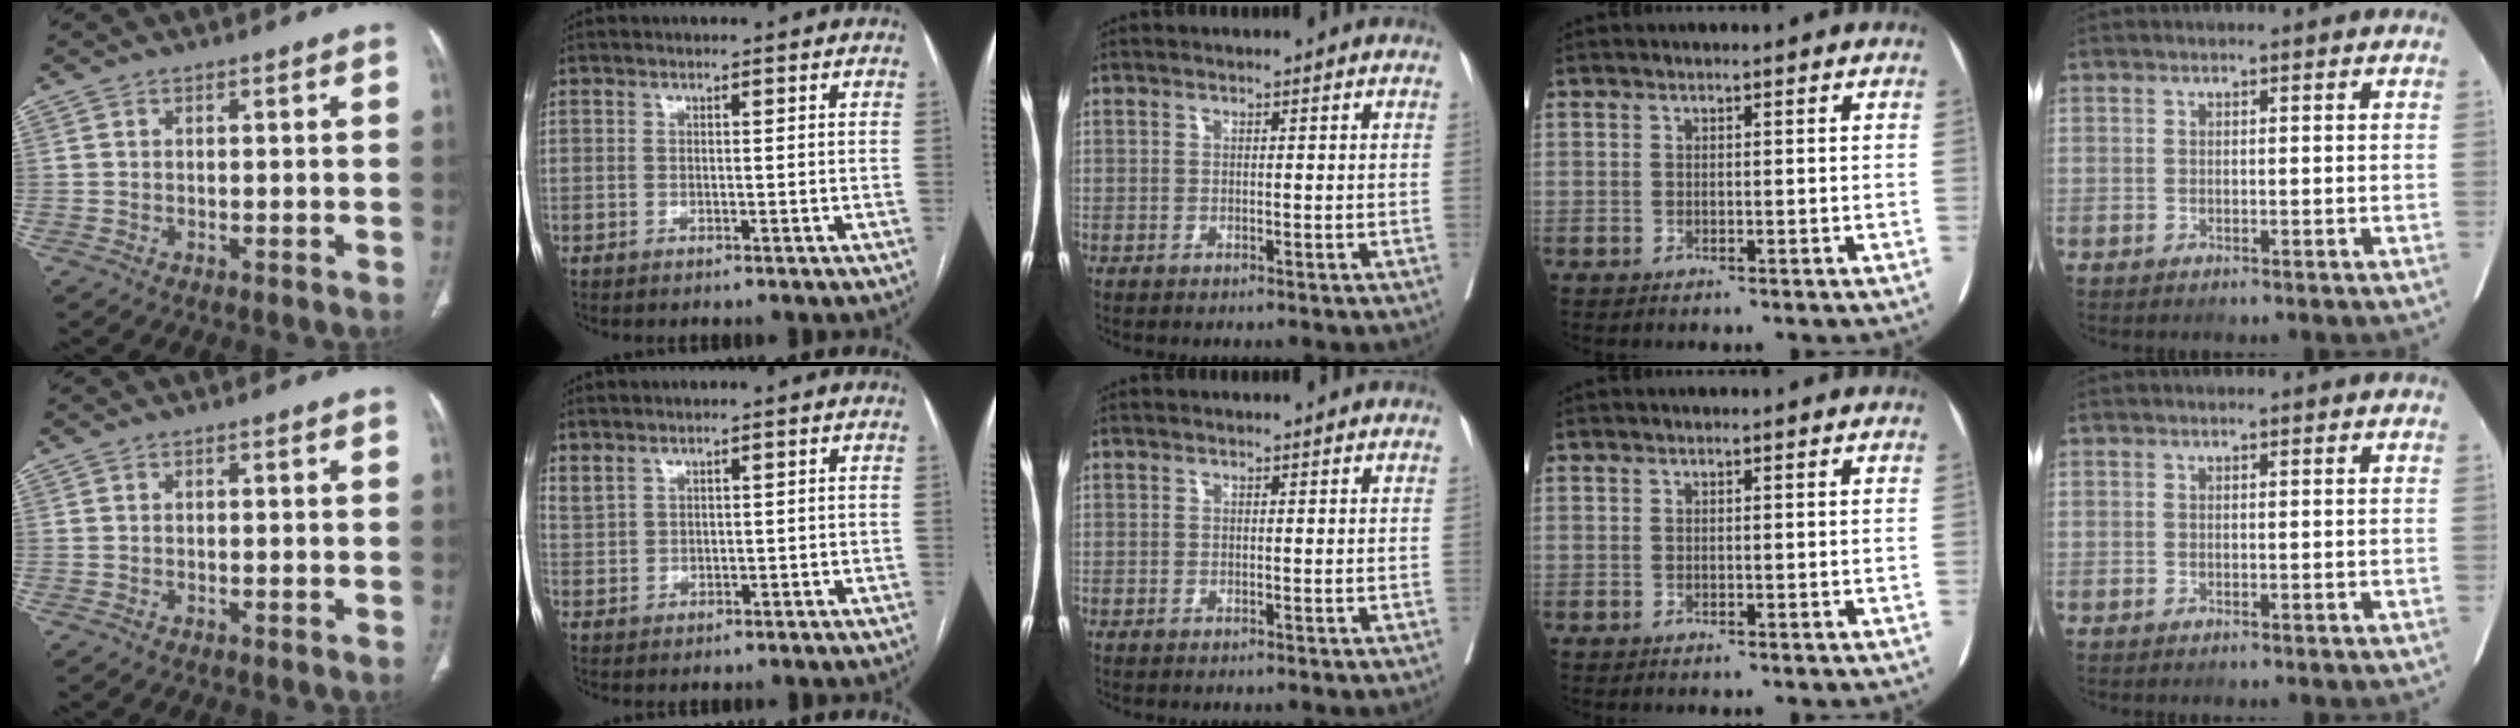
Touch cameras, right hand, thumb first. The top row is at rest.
{"index": {"total": 2.2, "force": [1.8, 1.0, 0.7], "torque": [-0.021, 0.010, 0.047]}}